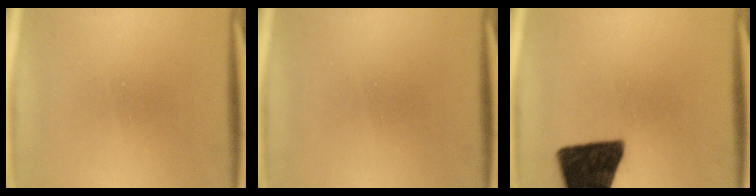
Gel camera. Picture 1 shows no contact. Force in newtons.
{"total": 0.0}
{"total": 16.8}